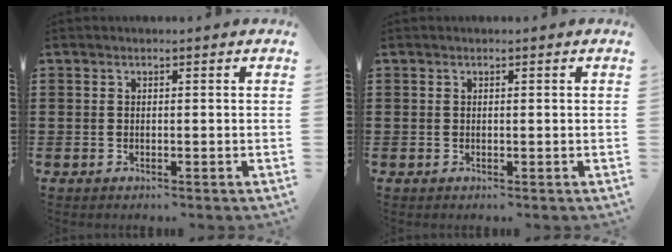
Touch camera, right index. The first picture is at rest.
{"total": 0.0}